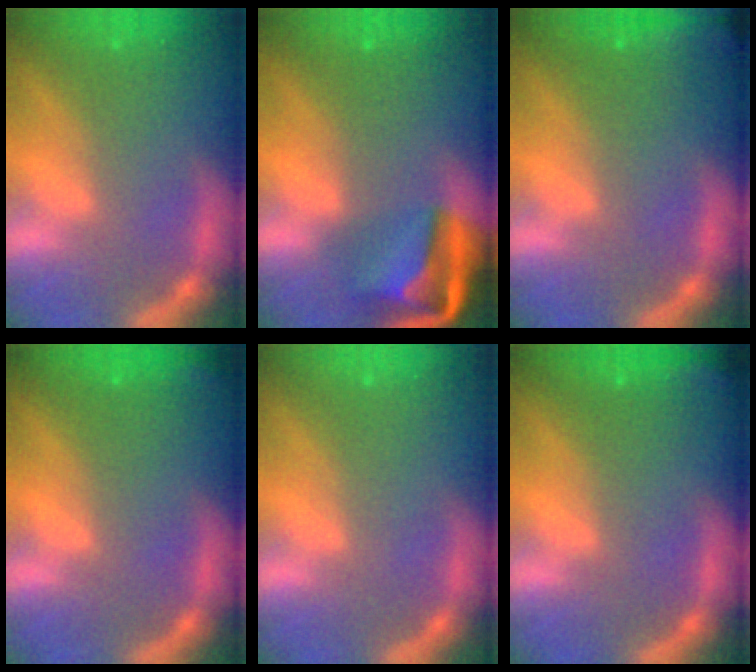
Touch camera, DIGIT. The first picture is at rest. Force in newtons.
{"total": 8.4}
{"total": 7.0}
{"total": 0.9}
{"total": 0.0}
{"total": 1.9}